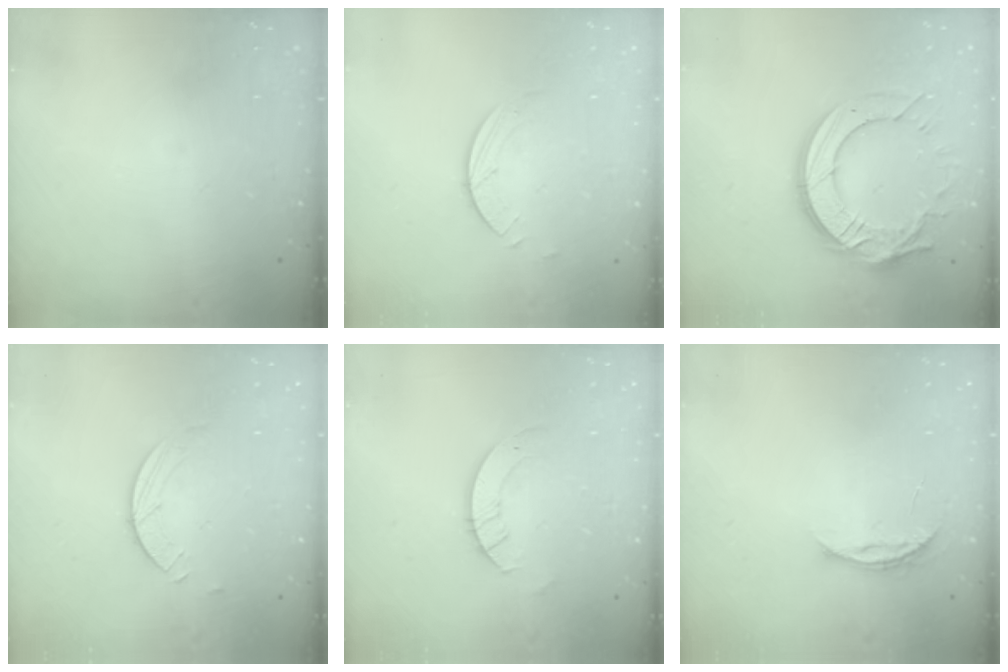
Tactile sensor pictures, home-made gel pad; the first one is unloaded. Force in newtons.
{"total": 2.0, "press": 2.0, "slide": 0.2}
{"total": 17.4, "press": 17.3, "slide": 1.7}
{"total": 2.6, "press": 2.6, "slide": 0.3}
{"total": 3.5, "press": 3.5, "slide": 0.3}
{"total": 4.0, "press": 3.9, "slide": 0.5}